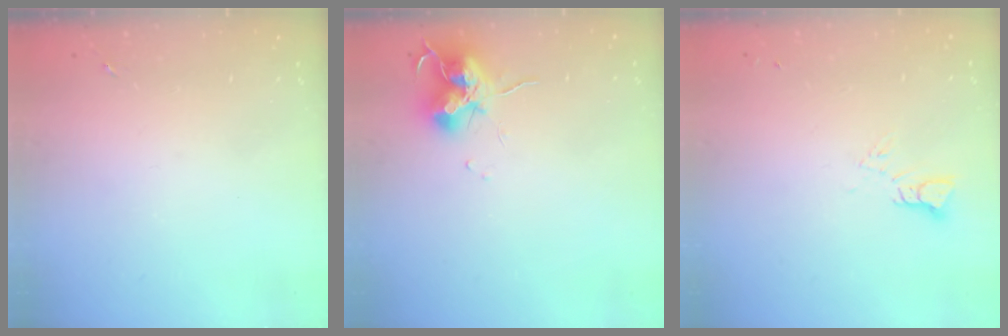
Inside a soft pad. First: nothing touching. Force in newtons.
{"total": 12.2, "press": 12.1, "slide": 1.3}
{"total": 3.4, "press": 3.4, "slide": 0.2}